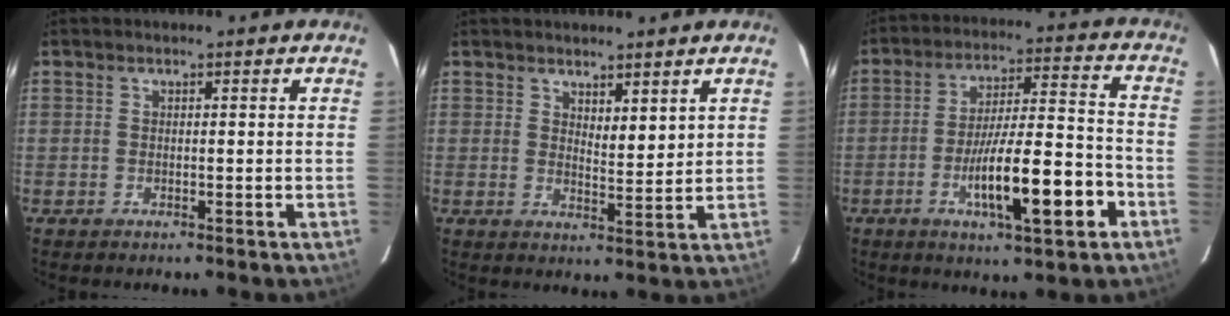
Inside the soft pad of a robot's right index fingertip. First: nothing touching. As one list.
[{"total": 3.3, "force": [2.4, 1.0, 2.1], "torque": [-0.034, -0.014, 0.046]}, {"total": 14.5, "force": [-5.6, 2.0, 13.2], "torque": [-0.225, 0.005, -0.086]}]